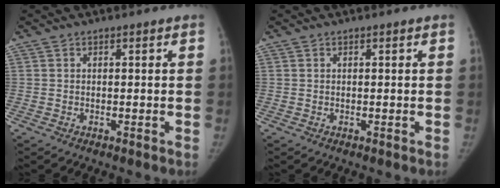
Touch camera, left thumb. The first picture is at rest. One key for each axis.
{"total": 0.0}